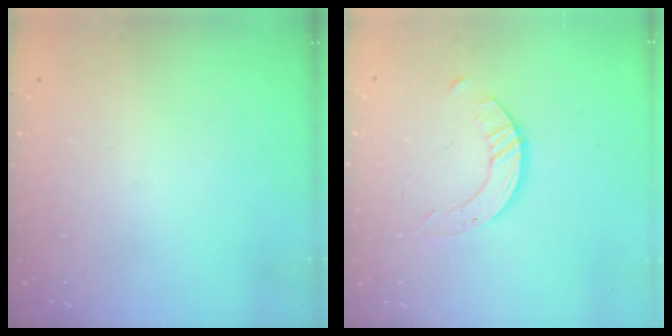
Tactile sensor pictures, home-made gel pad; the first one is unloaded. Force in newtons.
{"total": 2.9, "press": 2.9, "slide": 0.3}